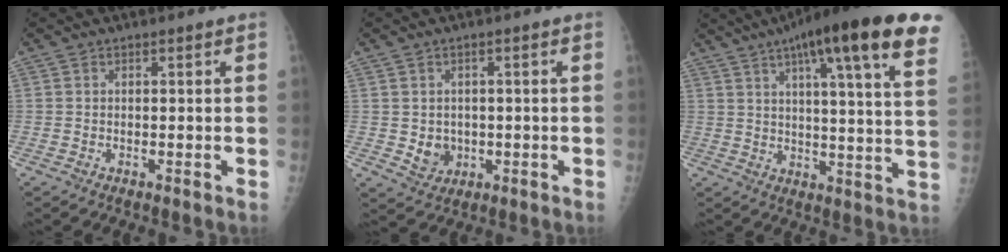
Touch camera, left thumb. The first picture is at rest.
{"total": 4.3, "force": [-0.5, 3.8, 2.1], "torque": [-0.014, 0.000, 0.004]}
{"total": 25.4, "force": [14.9, 3.8, 20.3], "torque": [-0.287, -0.023, 0.193]}